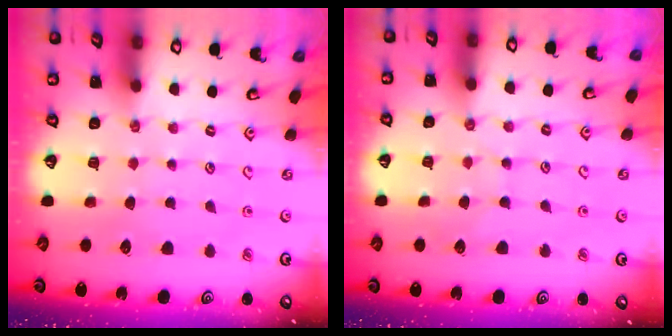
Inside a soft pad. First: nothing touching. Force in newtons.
{"total": 3.0, "press": 3.0, "slide": 0.3}